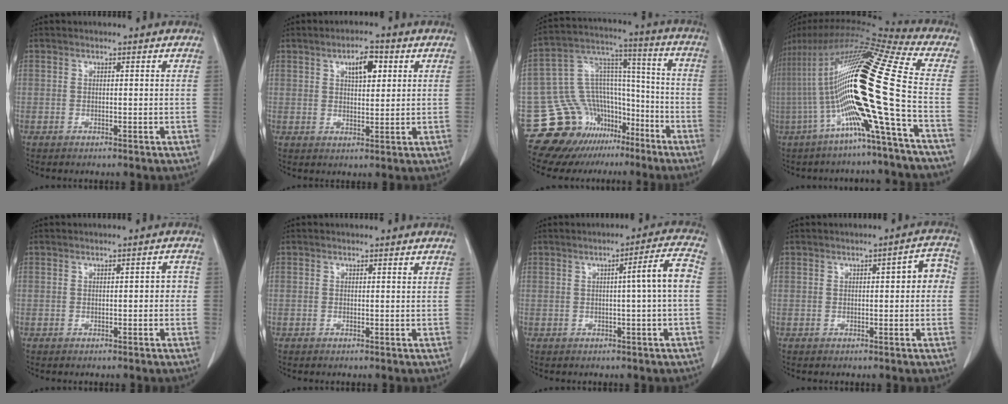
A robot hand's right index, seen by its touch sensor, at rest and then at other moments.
{"total": 5.0, "force": [2.1, 1.9, 4.1], "torque": [-0.067, 0.003, 0.035]}
{"total": 17.7, "force": [-11.1, 11.9, 7.1], "torque": [-0.117, 0.086, -0.174]}
{"total": 23.7, "force": [-4.3, -0.6, 23.3], "torque": [-0.459, 0.003, -0.099]}
{"total": 1.7, "force": [-0.3, 0.8, 1.5], "torque": [-0.012, 0.007, -0.003]}
{"total": 0.0}
{"total": 5.3, "force": [-0.2, -0.8, 5.2], "torque": [-0.073, 0.007, -0.002]}
{"total": 3.8, "force": [0.2, 1.2, 3.6], "torque": [-0.037, 0.019, -0.002]}